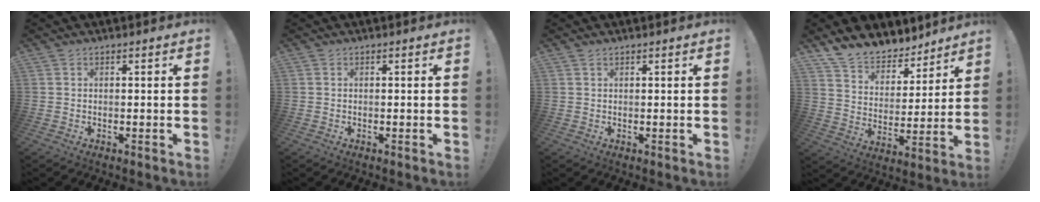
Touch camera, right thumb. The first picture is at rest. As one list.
[{"total": 0.0}, {"total": 0.6, "force": [0.5, 0.2, 0.3], "torque": [-0.007, 0.000, 0.010]}, {"total": 11.5, "force": [10.4, 4.7, 1.9], "torque": [-0.047, -0.090, 0.194]}]